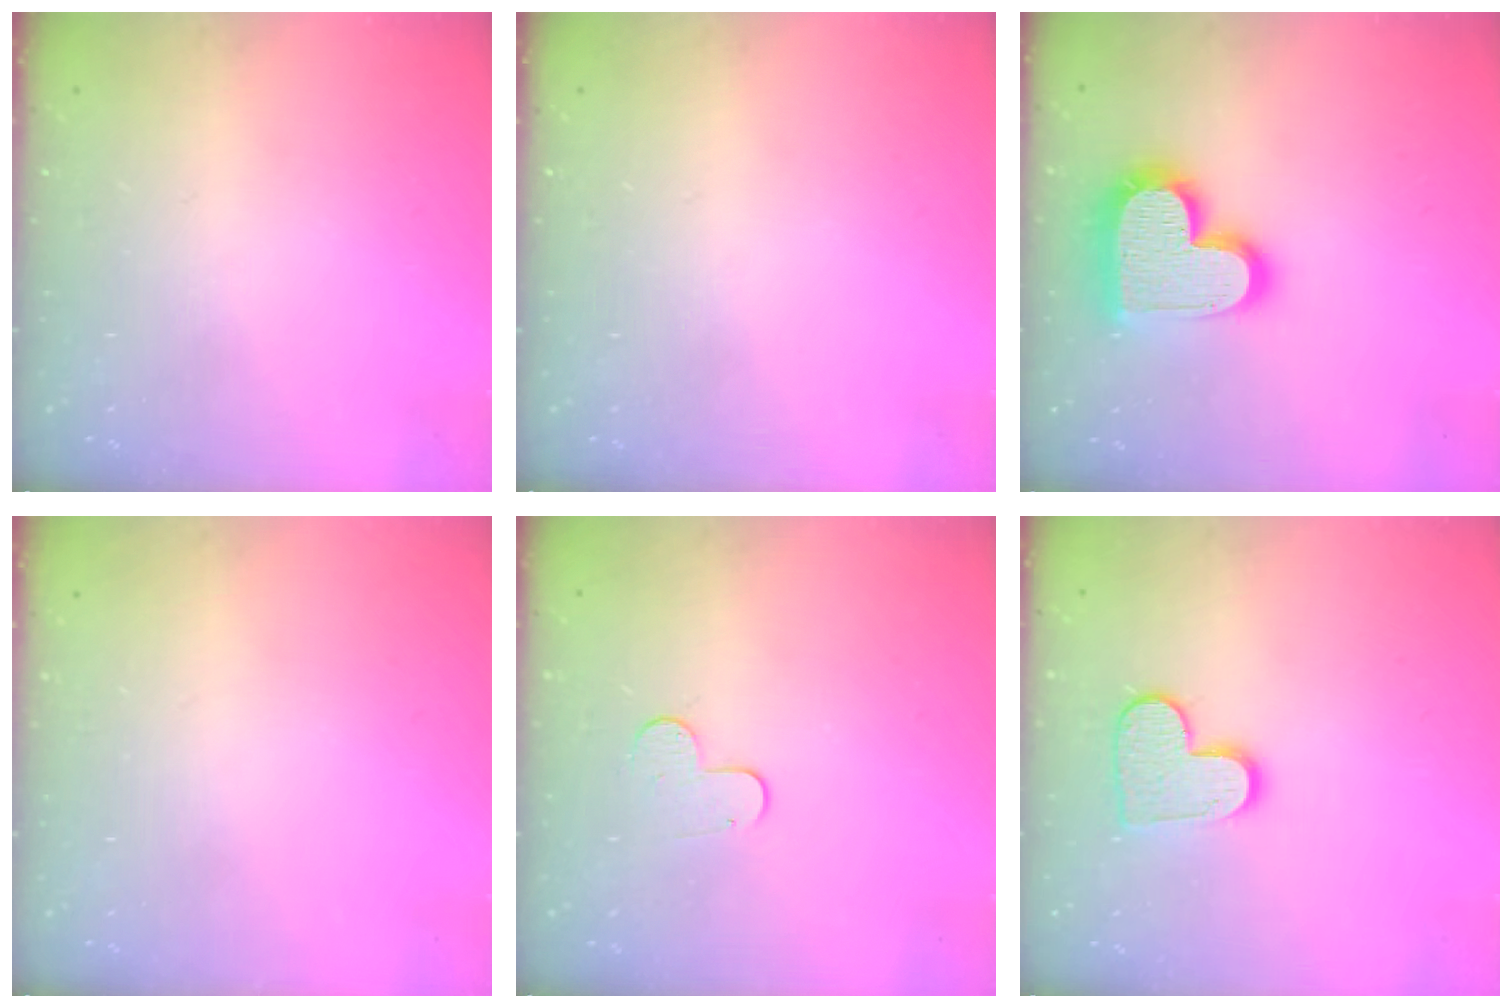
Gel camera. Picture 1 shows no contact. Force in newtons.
{"total": 0.0}
{"total": 19.5, "press": 19.5, "slide": 1.5}
{"total": 0.0}
{"total": 6.6, "press": 6.5, "slide": 0.6}
{"total": 9.6, "press": 9.6, "slide": 0.6}